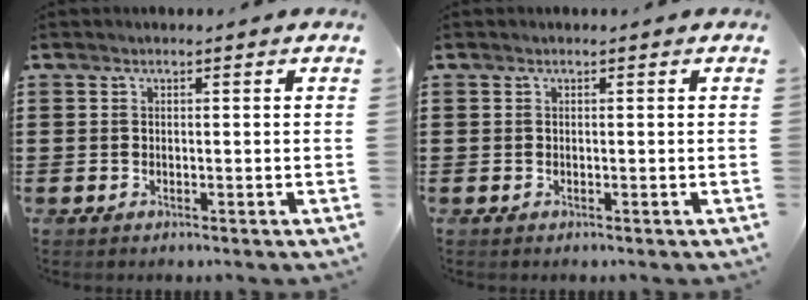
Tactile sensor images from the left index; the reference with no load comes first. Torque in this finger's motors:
{"motor_torque": [0.01, -0.01, 0.00, 0.00]}